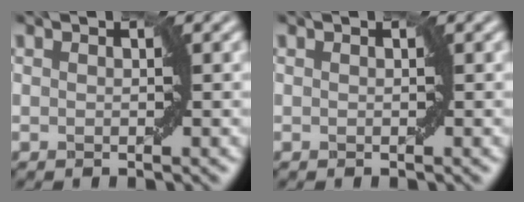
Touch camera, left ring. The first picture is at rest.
{"total": 0.0}